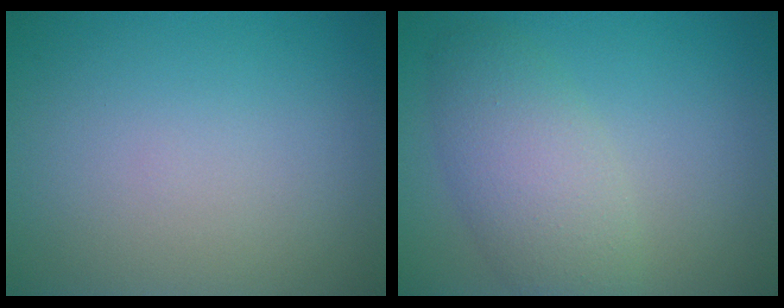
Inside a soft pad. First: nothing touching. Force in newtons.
{"total": 4.7, "press": 4.7, "slide": 0.1}